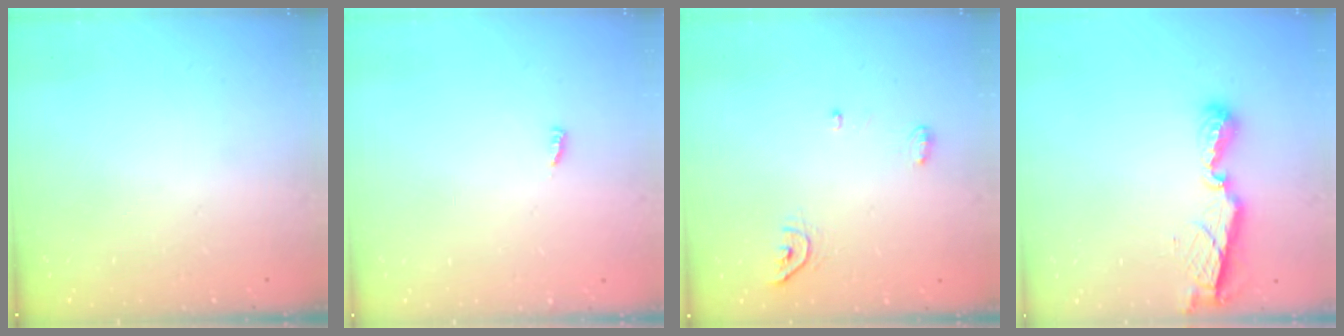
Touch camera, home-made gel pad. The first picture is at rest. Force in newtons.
{"total": 3.0, "press": 3.0, "slide": 0.0}
{"total": 5.2, "press": 5.2, "slide": 0.1}
{"total": 7.9, "press": 7.8, "slide": 0.3}